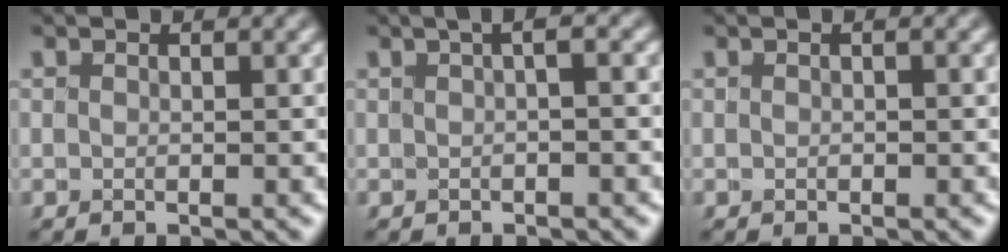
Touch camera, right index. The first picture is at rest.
{"total": 2.0, "force": [0.5, 0.9, 1.8], "torque": [-0.017, 0.019, 0.001]}
{"total": 0.0}